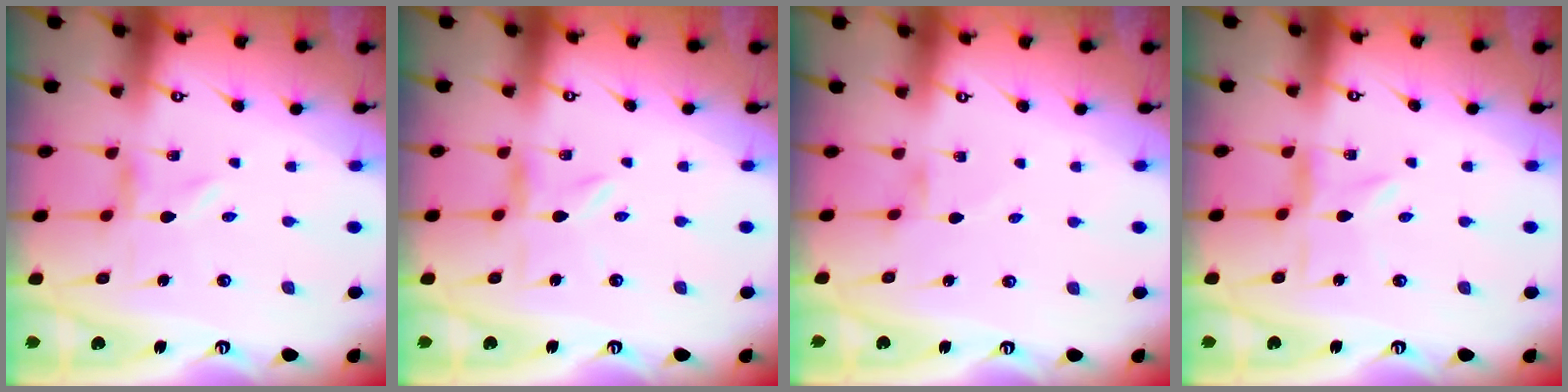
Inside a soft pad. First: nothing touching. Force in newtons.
{"total": 2.5, "press": 2.5, "slide": 0.3}
{"total": 1.4, "press": 1.4, "slide": 0.2}
{"total": 2.1, "press": 2.1, "slide": 0.3}